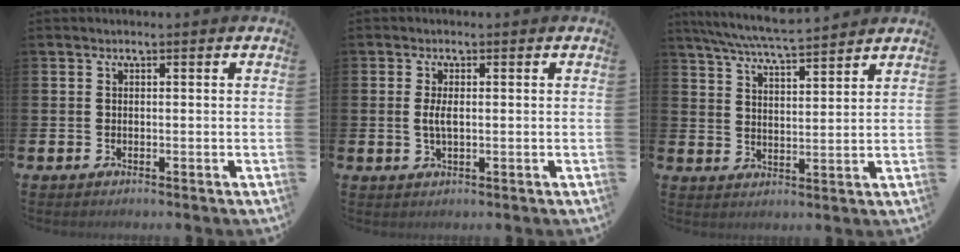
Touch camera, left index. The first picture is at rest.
{"total": 2.5, "force": [0.1, 1.0, 2.3], "torque": [-0.043, 0.002, 0.000]}
{"total": 6.9, "force": [6.6, 0.2, 2.1], "torque": [-0.063, -0.032, 0.118]}